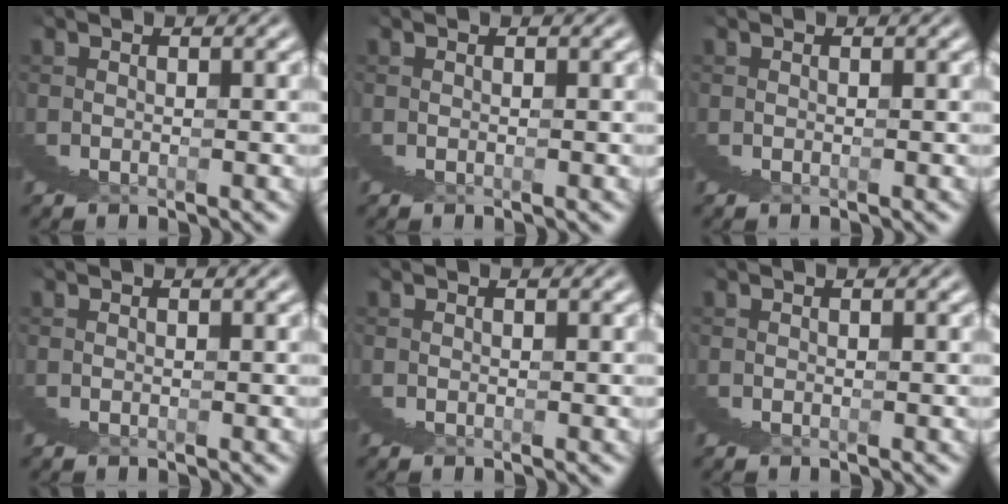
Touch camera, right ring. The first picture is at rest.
{"total": 0.0}
{"total": 0.0}
{"total": 0.0}
{"total": 0.0}
{"total": 0.0}